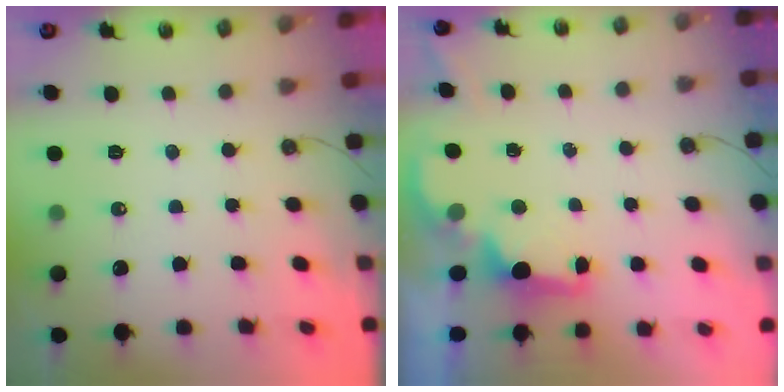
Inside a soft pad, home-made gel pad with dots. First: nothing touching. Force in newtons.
{"total": 1.9, "press": 1.7, "slide": 0.8}